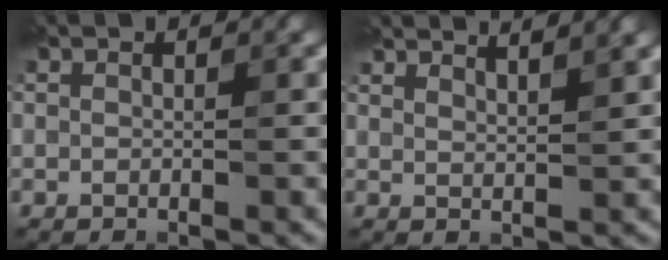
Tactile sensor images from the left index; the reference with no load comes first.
{"total": 4.2, "force": [3.7, 0.9, 1.8], "torque": [0.002, 0.019, 0.033]}